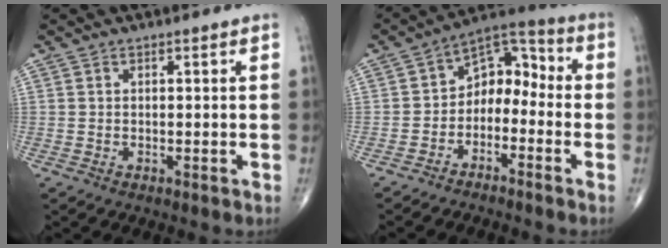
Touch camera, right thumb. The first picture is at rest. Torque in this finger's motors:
{"motor_torque": [-0.22, 0.29, 0.43, -0.10, 0.01]}